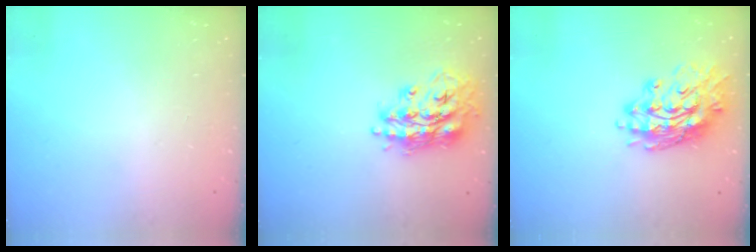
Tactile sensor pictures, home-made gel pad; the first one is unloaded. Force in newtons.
{"total": 17.1, "press": 17.0, "slide": 1.4}
{"total": 16.9, "press": 16.8, "slide": 1.2}